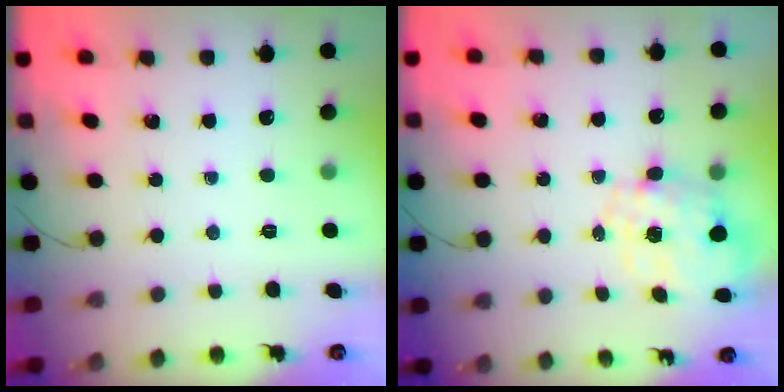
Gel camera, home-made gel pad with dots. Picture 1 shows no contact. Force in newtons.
{"total": 2.5, "press": 2.3, "slide": 1.0}